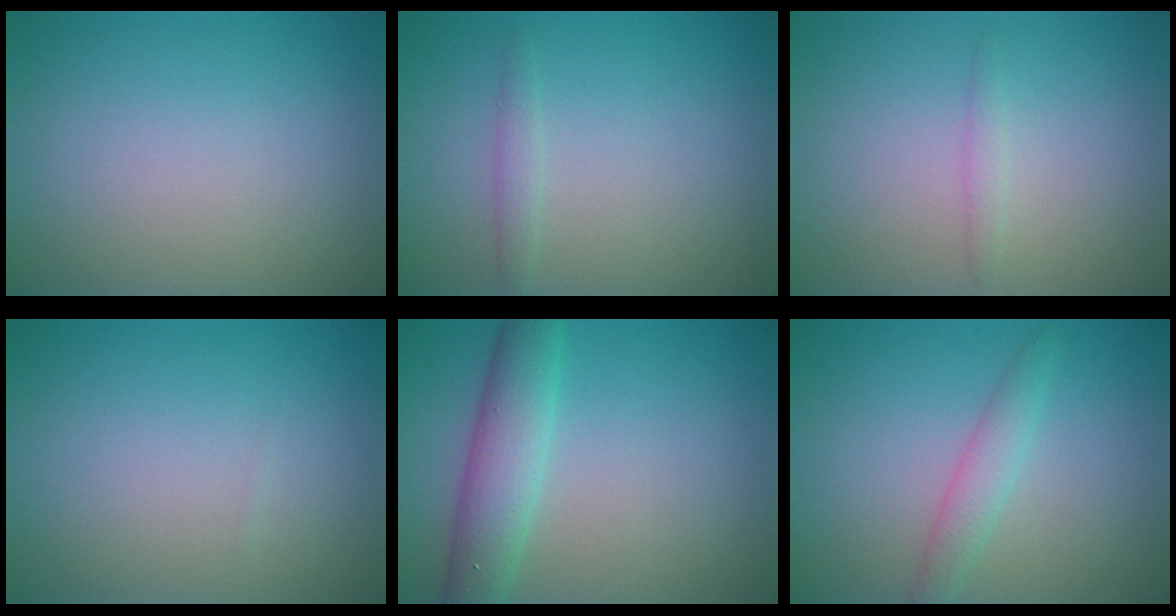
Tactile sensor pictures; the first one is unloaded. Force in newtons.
{"total": 1.1, "press": 1.0, "slide": 0.1}
{"total": 0.7, "press": 0.7, "slide": 0.0}
{"total": 0.0}
{"total": 4.8, "press": 4.8, "slide": 0.2}
{"total": 2.1, "press": 2.1, "slide": 0.1}